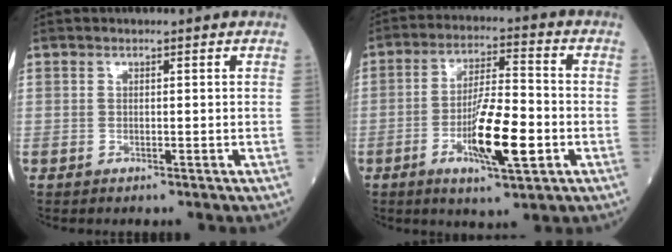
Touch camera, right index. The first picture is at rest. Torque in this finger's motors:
{"motor_torque": [0.30, -0.08, 0.27, 0.17]}